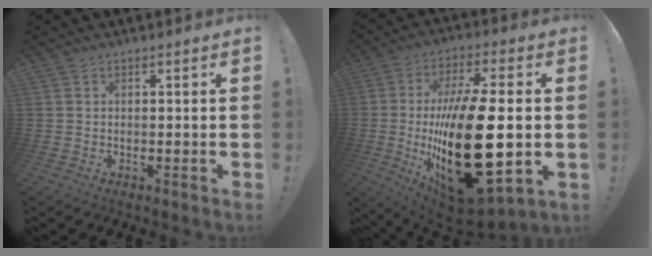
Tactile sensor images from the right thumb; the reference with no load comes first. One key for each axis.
{"total": 32.4, "fx": -3.3, "fy": 13.4, "fz": 29.3, "tx": -0.532, "ty": -0.009, "tz": -0.040}